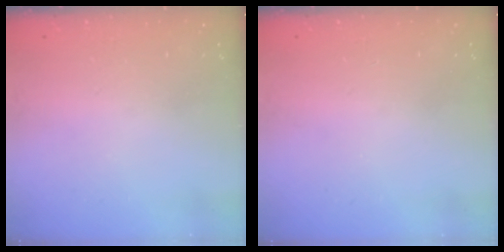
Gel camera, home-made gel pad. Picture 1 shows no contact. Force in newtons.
{"total": 0.0}